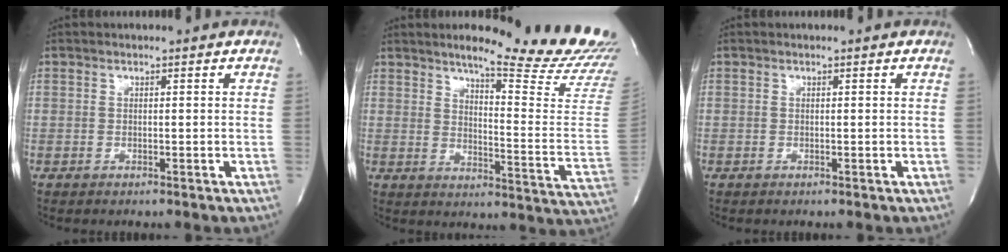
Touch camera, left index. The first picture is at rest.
{"total": 20.4, "force": [18.3, -0.1, 9.1], "torque": [-0.126, -0.116, 0.217]}
{"total": 0.0}